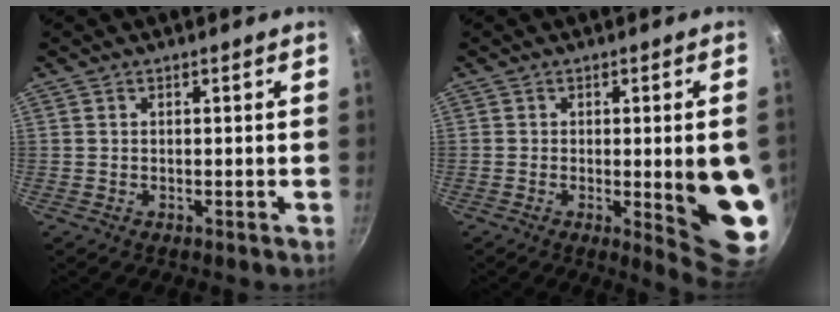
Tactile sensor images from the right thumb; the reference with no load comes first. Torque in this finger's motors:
{"motor_torque": [2.53, 2.48, 2.17, -0.29, 0.11]}